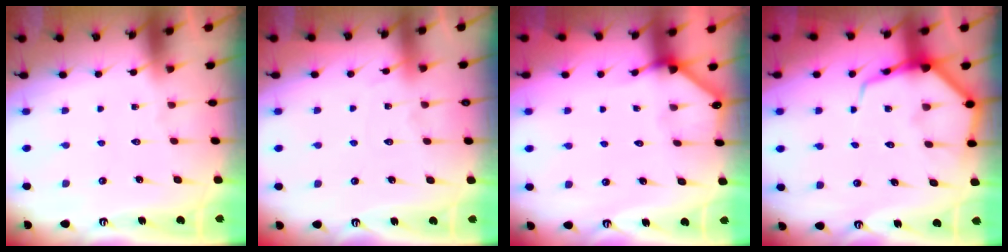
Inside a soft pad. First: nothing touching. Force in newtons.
{"total": 6.5, "press": 6.4, "slide": 0.8}
{"total": 2.4, "press": 2.4, "slide": 0.2}
{"total": 8.0, "press": 8.0, "slide": 0.9}